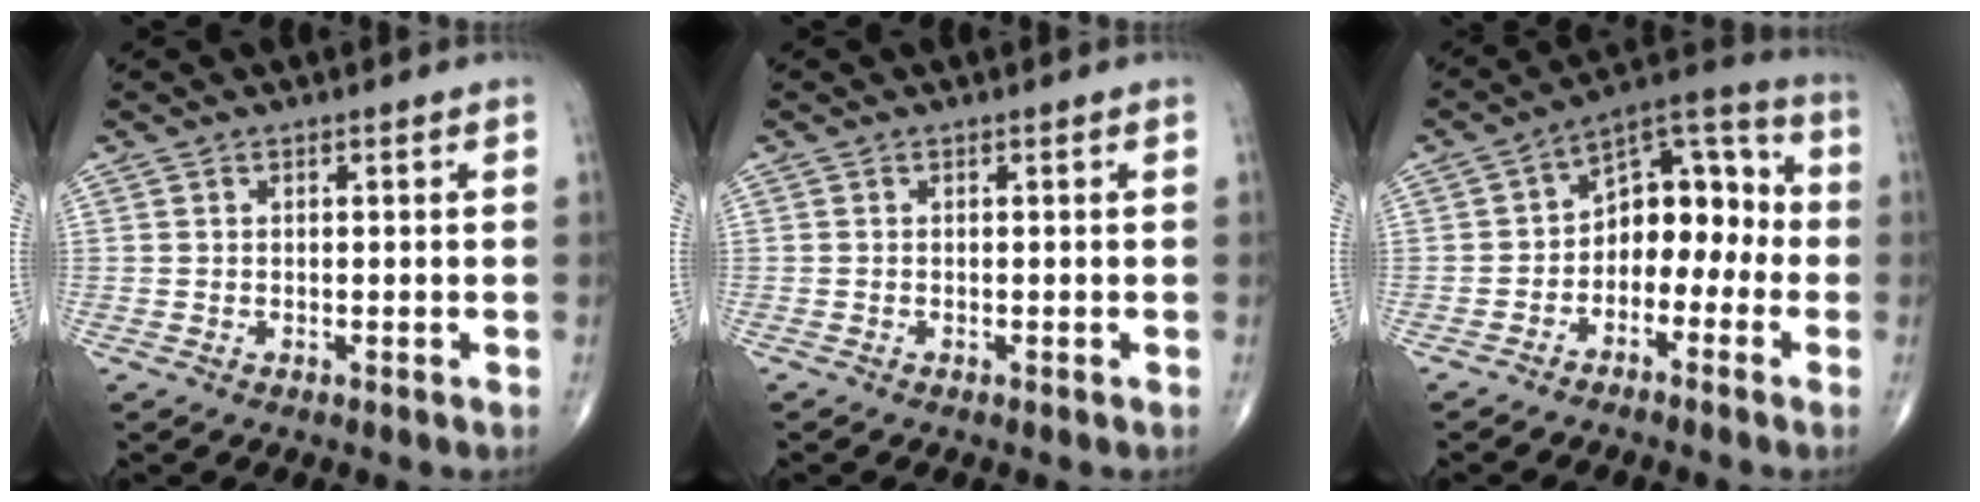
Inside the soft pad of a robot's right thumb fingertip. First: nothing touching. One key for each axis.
{"total": 0.0}
{"total": 11.8, "fx": -2.5, "fy": 7.8, "fz": 8.5, "tx": -0.082, "ty": 0.058, "tz": -0.056}